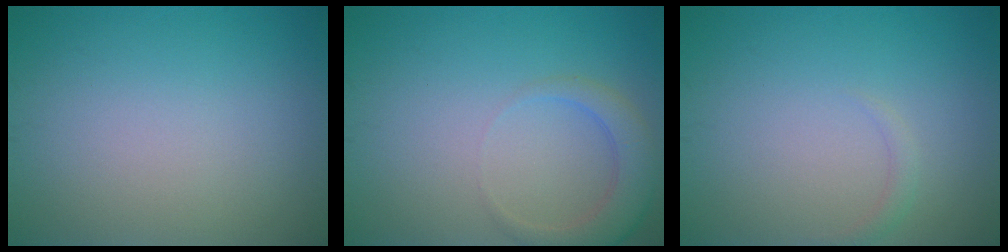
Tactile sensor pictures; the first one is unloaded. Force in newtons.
{"total": 3.2, "press": 3.2, "slide": 0.4}
{"total": 0.8, "press": 0.8, "slide": 0.1}